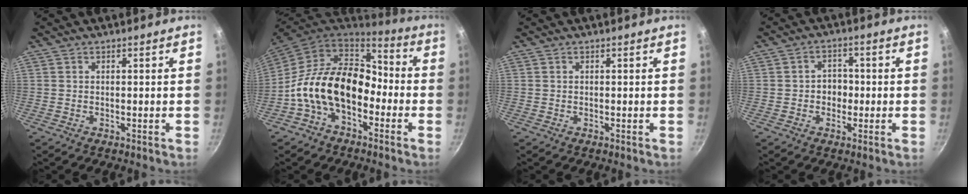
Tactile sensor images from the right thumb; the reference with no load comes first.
{"total": 17.3, "force": [-4.1, 11.4, 12.2], "torque": [-0.176, 0.052, -0.088]}
{"total": 0.0}
{"total": 4.2, "force": [-0.5, 3.6, 2.2], "torque": [-0.002, 0.010, -0.010]}